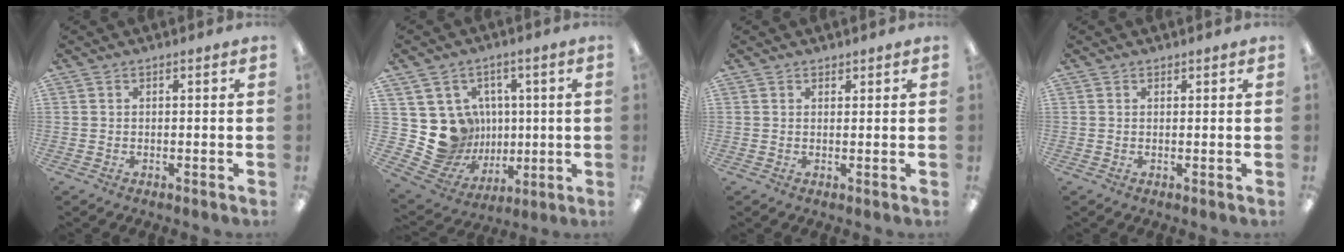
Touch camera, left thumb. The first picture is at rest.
{"total": 13.5, "force": [1.6, 13.1, 2.7], "torque": [-0.063, -0.019, 0.057]}
{"total": 1.2, "force": [1.1, 0.6, 0.0], "torque": [0.001, -0.001, 0.021]}
{"total": 0.7, "force": [0.6, 0.3, 0.0], "torque": [0.000, 0.000, 0.011]}